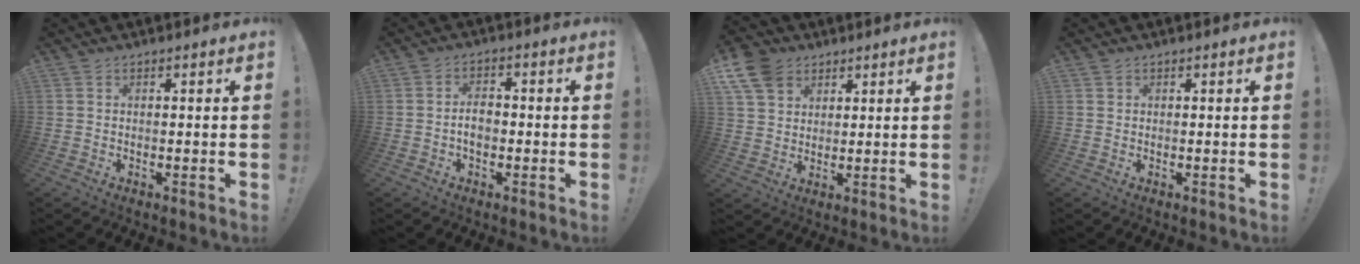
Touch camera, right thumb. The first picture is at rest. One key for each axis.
{"total": 4.5, "fx": -1.3, "fy": 2.7, "fz": 3.3, "tx": -0.055, "ty": 0.006, "tz": -0.028}
{"total": 10.4, "fx": 5.6, "fy": 7.9, "fz": 3.9, "tx": -0.082, "ty": -0.025, "tz": 0.112}
{"total": 0.7, "fx": 0.4, "fy": 0.6, "fz": -0.1, "tx": 0.008, "ty": -0.002, "tz": 0.008}